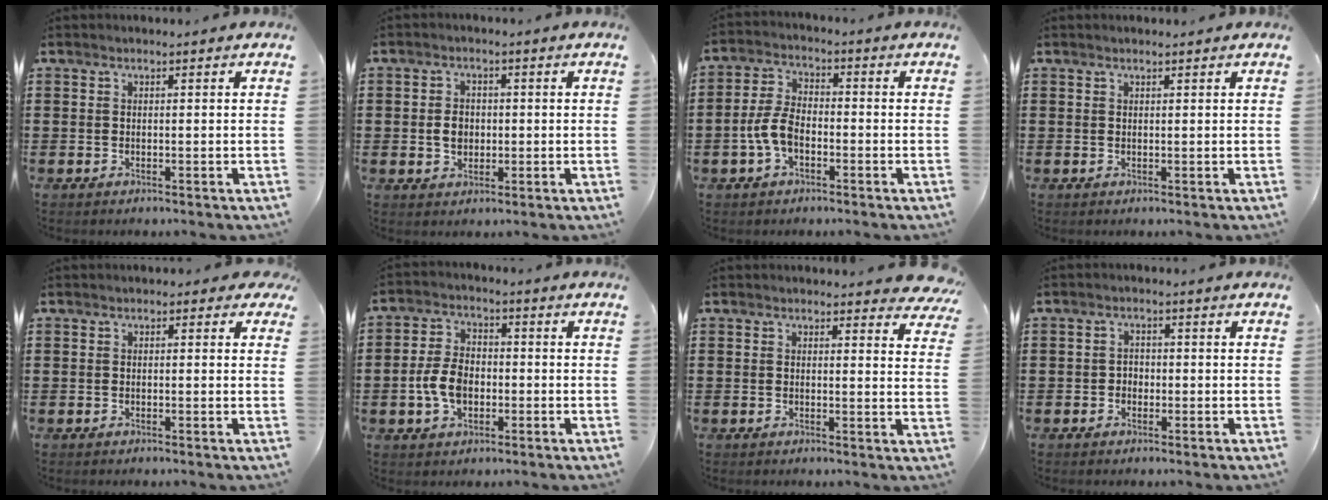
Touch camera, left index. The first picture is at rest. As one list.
[{"total": 3.2, "force": [-0.2, 2.5, 2.0], "torque": [-0.038, 0.003, -0.007]}, {"total": 5.6, "force": [-1.9, 2.9, 4.3], "torque": [-0.110, 0.001, -0.044]}, {"total": 0.5, "force": [0.4, 0.1, 0.2], "torque": [-0.006, 0.000, 0.010]}, {"total": 0.9, "force": [0.1, 0.7, 0.5], "torque": [-0.013, 0.006, -0.001]}, {"total": 6.5, "force": [-1.5, 4.2, 4.7], "torque": [-0.112, 0.004, -0.033]}, {"total": 2.6, "force": [2.5, 0.4, 0.8], "torque": [-0.008, -0.012, 0.043]}, {"total": 1.4, "force": [-0.6, 1.2, 0.5], "torque": [-0.014, 0.004, -0.014]}]